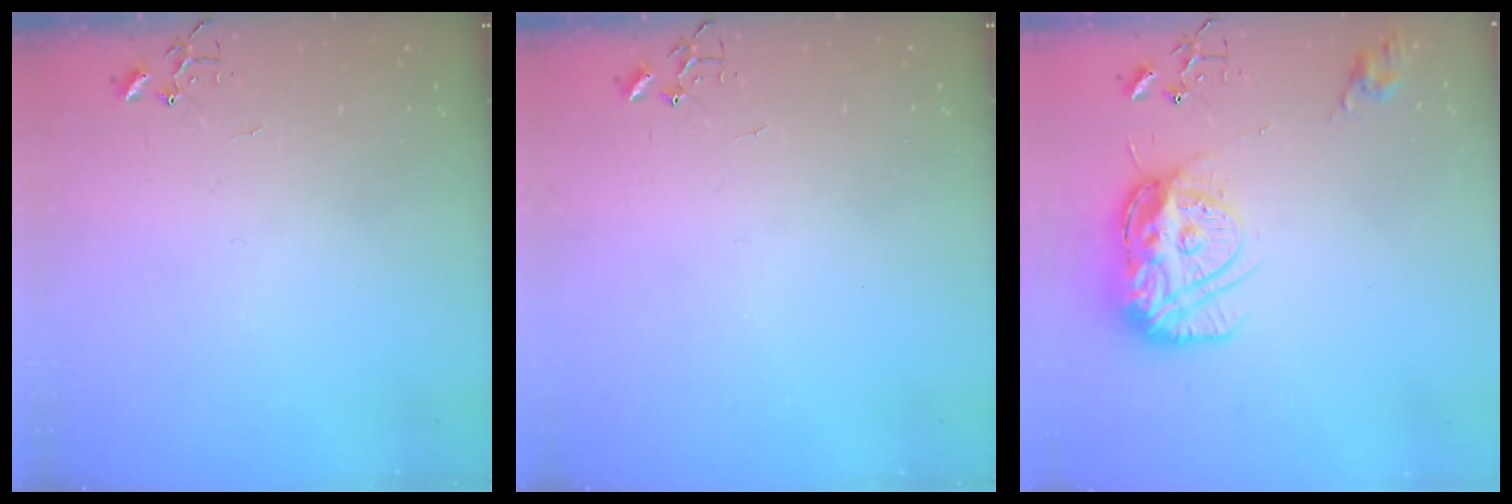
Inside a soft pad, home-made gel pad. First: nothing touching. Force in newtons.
{"total": 0.0}
{"total": 15.2, "press": 15.1, "slide": 1.5}